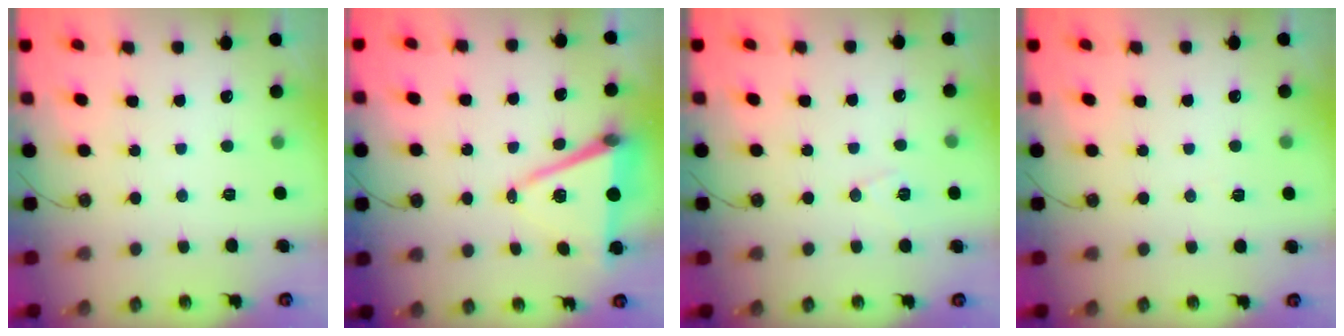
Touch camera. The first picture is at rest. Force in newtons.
{"total": 10.1, "press": 9.3, "slide": 4.0}
{"total": 7.8, "press": 6.4, "slide": 4.4}
{"total": 4.3, "press": 4.2, "slide": 0.5}